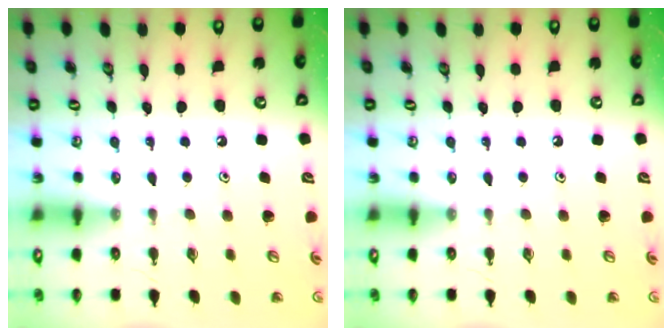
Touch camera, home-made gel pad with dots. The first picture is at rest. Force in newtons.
{"total": 0.0}